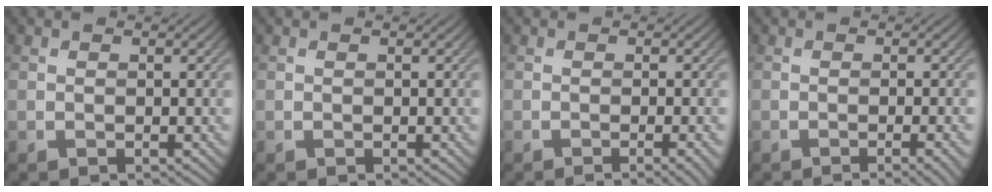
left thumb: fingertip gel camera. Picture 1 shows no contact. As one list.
[{"total": 0.0}, {"total": 2.8, "force": [-1.2, 0.5, 2.4], "torque": [-0.028, 0.003, -0.023]}, {"total": 3.1, "force": [-1.4, 0.5, 2.7], "torque": [-0.030, 0.004, -0.025]}]